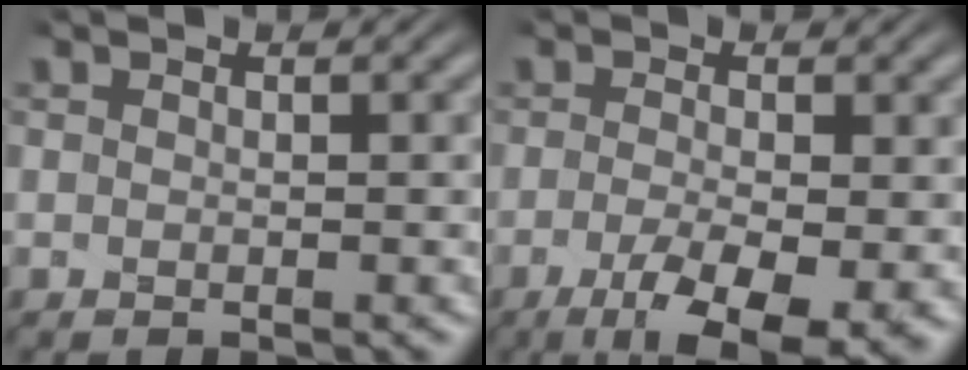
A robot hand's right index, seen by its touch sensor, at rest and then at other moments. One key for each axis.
{"total": 7.6, "fx": -4.1, "fy": 2.8, "fz": 5.8, "tx": -0.102, "ty": -0.048, "tz": -0.038}